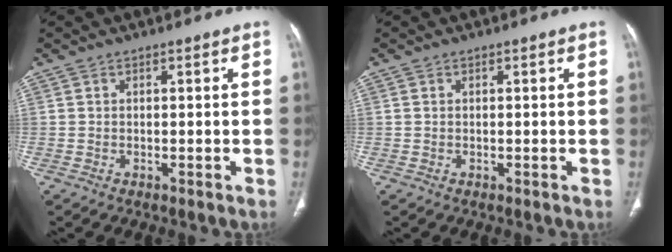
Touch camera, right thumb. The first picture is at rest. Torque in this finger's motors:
{"motor_torque": [-0.52, 0.30, -0.43, 0.16, -0.05]}